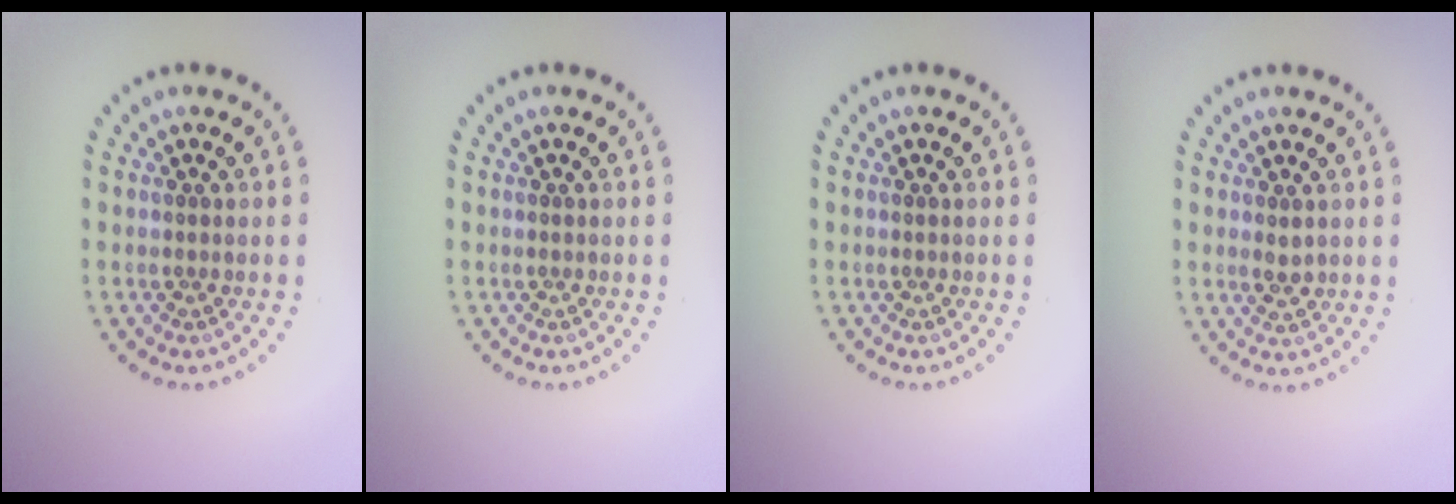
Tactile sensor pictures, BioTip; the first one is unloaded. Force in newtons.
{"total": 0.0}
{"total": 0.0}
{"total": 1.2, "press": 1.2, "slide": 0.2}